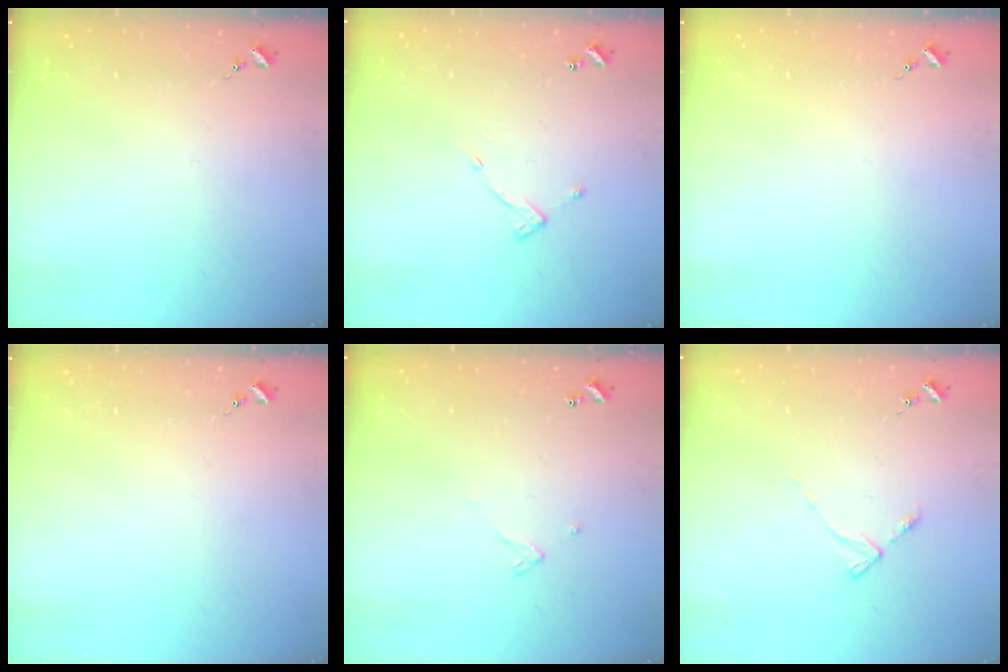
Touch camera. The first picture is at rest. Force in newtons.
{"total": 7.2, "press": 7.2, "slide": 0.5}
{"total": 0.0}
{"total": 0.0}
{"total": 3.4, "press": 3.4, "slide": 0.1}
{"total": 3.1, "press": 3.1, "slide": 0.4}